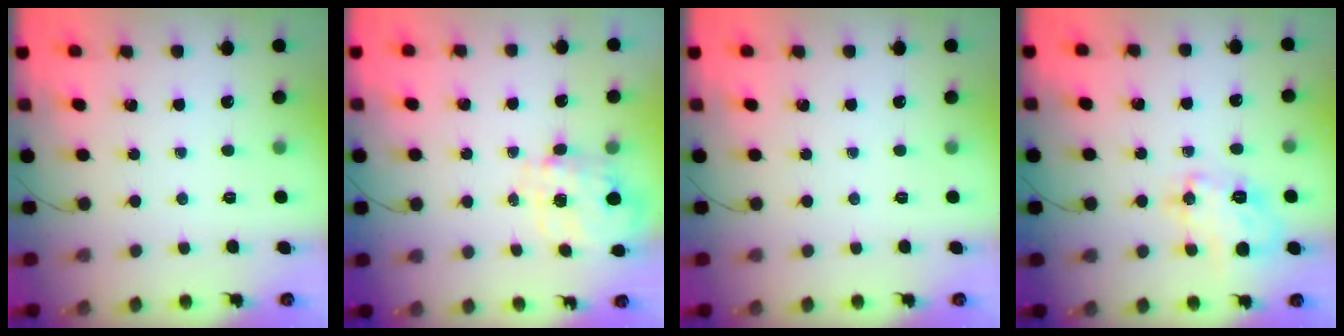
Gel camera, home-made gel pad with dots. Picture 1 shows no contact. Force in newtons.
{"total": 9.3, "press": 9.3, "slide": 0.8}
{"total": 0.0}
{"total": 11.9, "press": 11.8, "slide": 0.9}